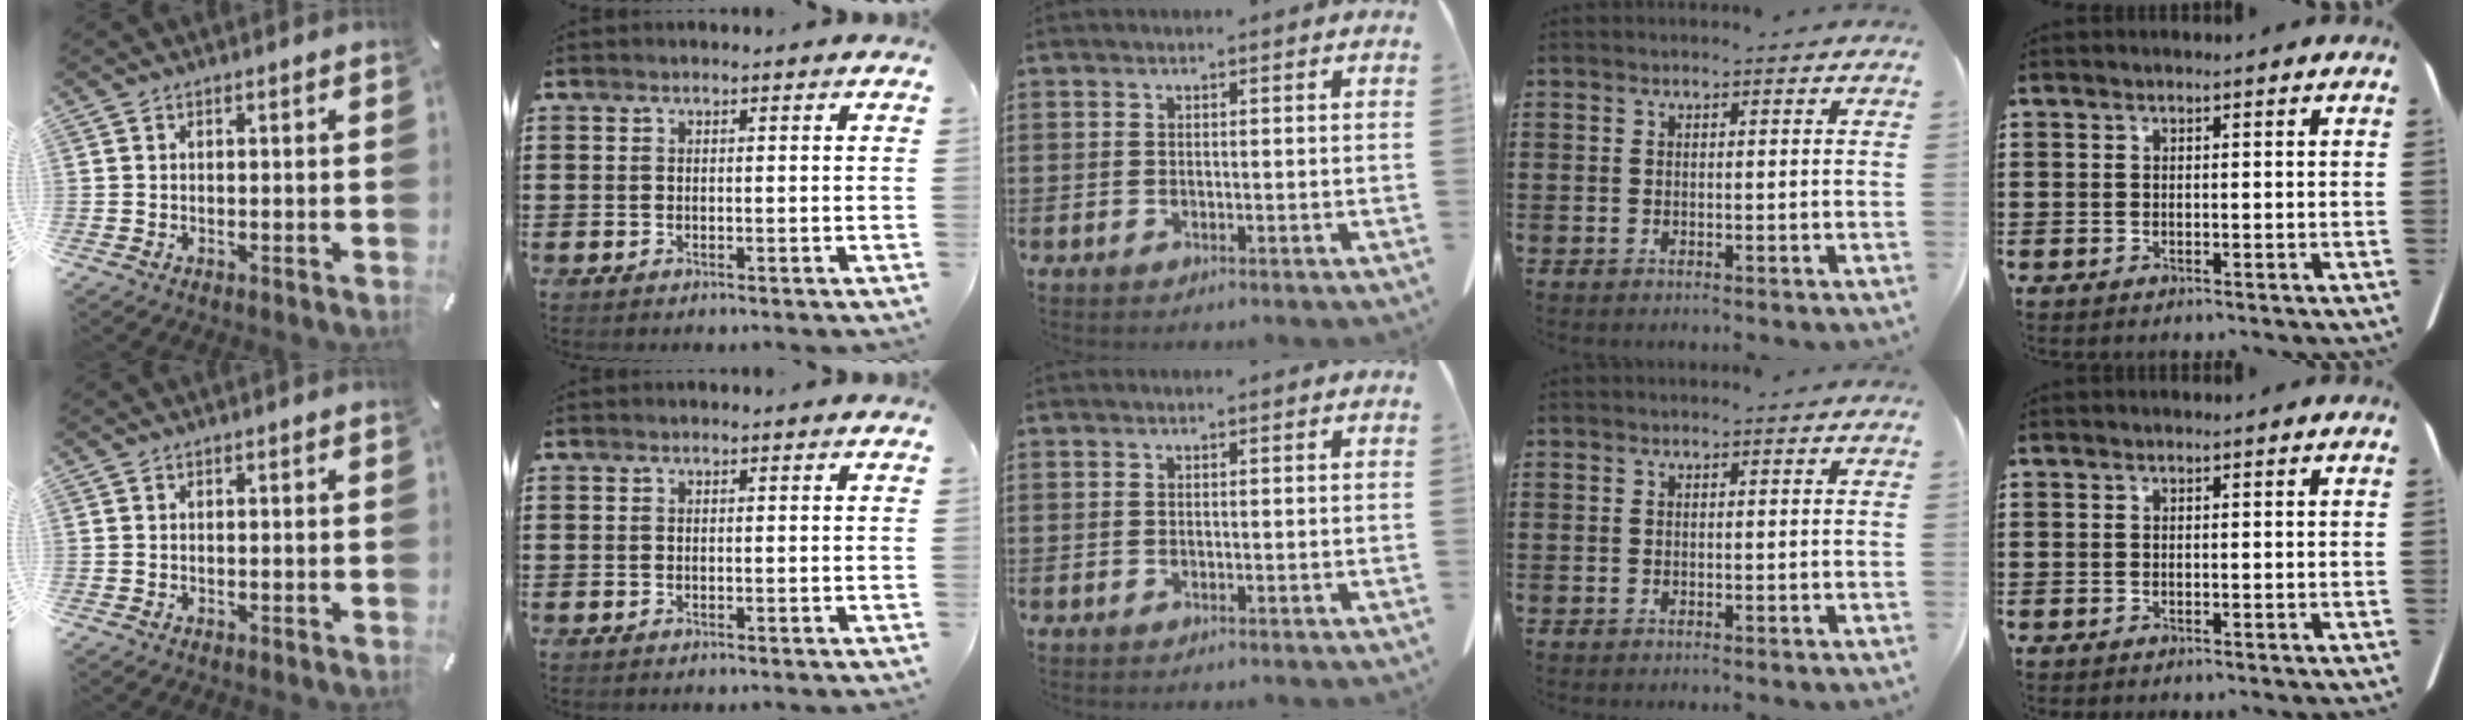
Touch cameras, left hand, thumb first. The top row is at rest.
{}